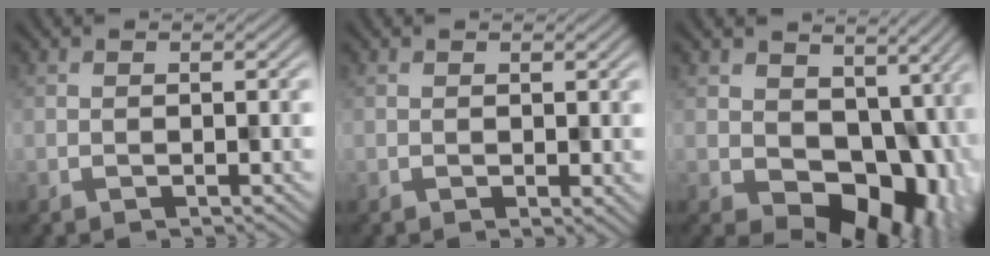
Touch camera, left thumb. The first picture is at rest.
{"total": 1.2, "force": [-0.1, 0.5, 1.0], "torque": [-0.018, -0.003, 0.002]}
{"total": 11.2, "force": [0.4, 8.3, 7.6], "torque": [-0.110, -0.038, 0.021]}